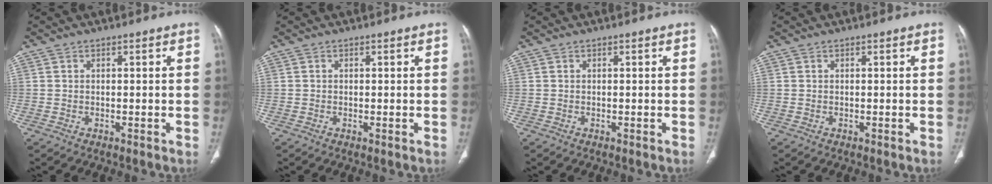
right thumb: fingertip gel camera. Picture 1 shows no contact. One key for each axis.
{"total": 0.0}
{"total": 0.0}
{"total": 0.0}